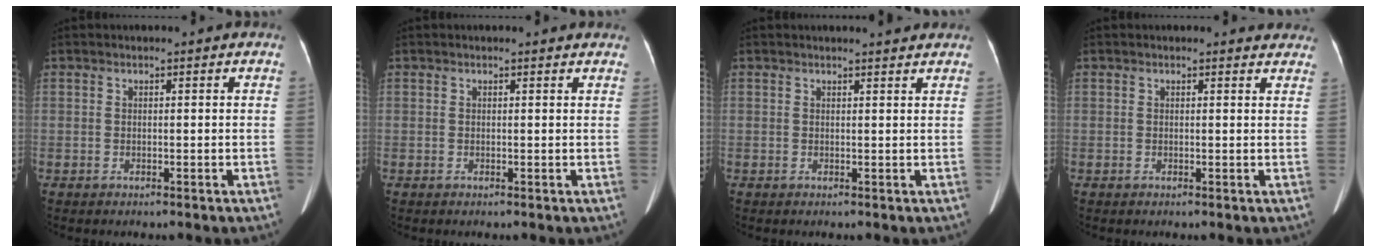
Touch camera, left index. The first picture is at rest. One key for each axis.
{"total": 2.1, "fx": 2.0, "fy": 0.4, "fz": 0.5, "tx": -0.014, "ty": 0.004, "tz": 0.013}
{"total": 2.7, "fx": 2.6, "fy": 0.3, "fz": 0.7, "tx": -0.014, "ty": 0.009, "tz": 0.028}
{"total": 4.0, "fx": 3.8, "fy": 1.1, "fz": 0.4, "tx": 0.007, "ty": -0.011, "tz": 0.019}